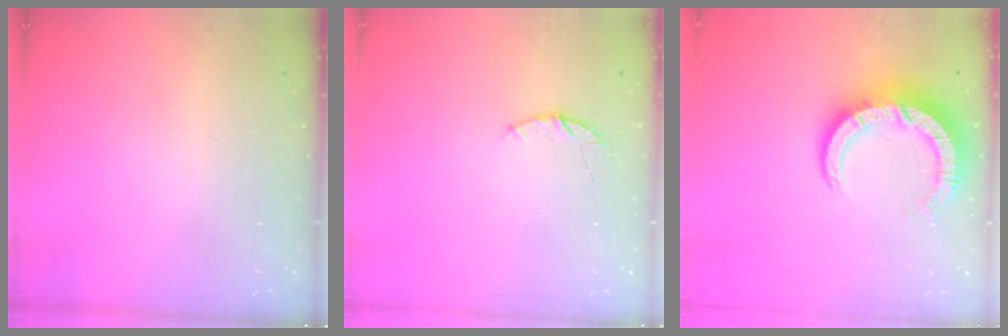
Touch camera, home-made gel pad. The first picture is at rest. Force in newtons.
{"total": 4.2, "press": 4.2, "slide": 0.5}
{"total": 11.8, "press": 11.7, "slide": 1.3}